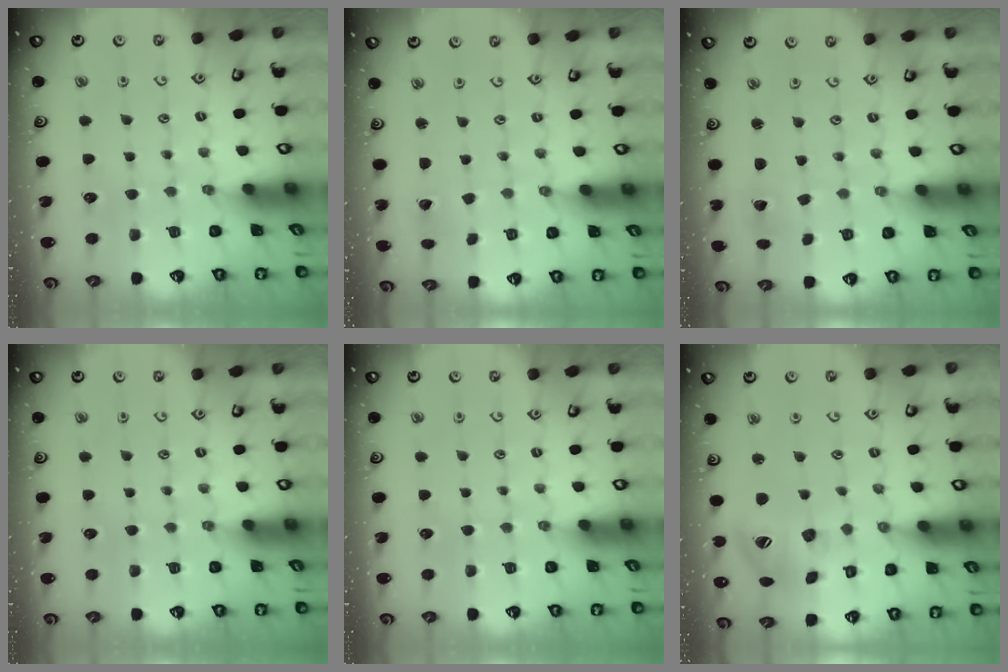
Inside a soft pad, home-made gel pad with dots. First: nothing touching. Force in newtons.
{"total": 1.5, "press": 1.5, "slide": 0.2}
{"total": 2.2, "press": 2.2, "slide": 0.1}
{"total": 0.0}
{"total": 0.0}
{"total": 14.8, "press": 14.7, "slide": 1.8}